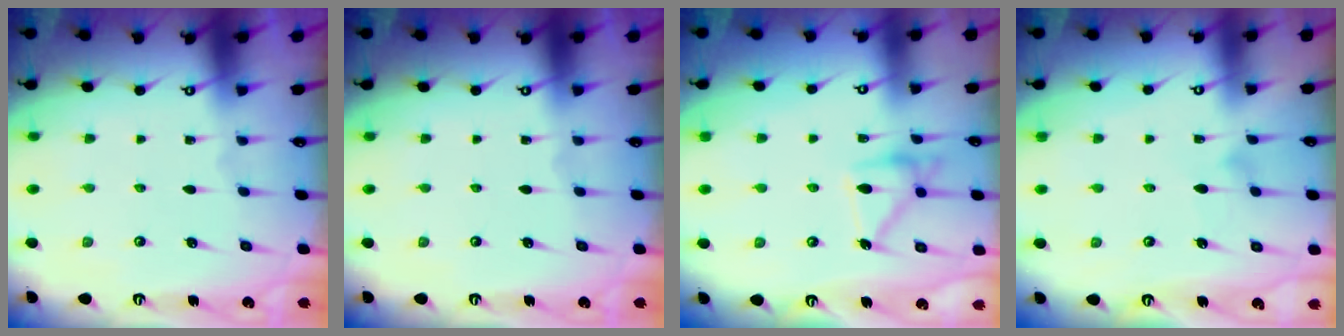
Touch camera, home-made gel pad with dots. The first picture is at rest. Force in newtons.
{"total": 0.0}
{"total": 15.5, "press": 15.4, "slide": 0.9}
{"total": 3.3, "press": 3.3, "slide": 0.1}